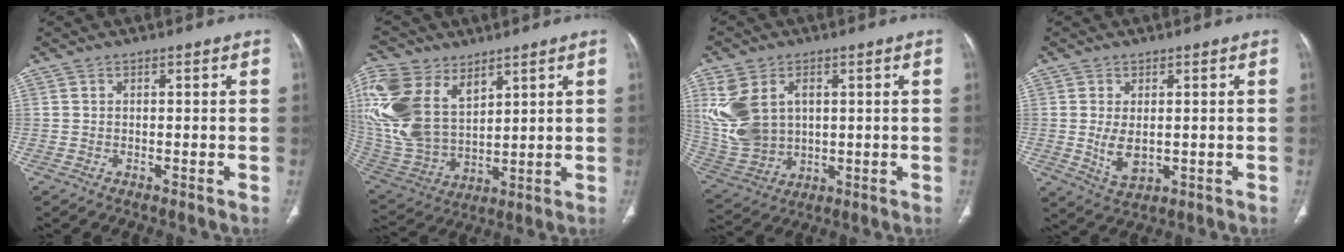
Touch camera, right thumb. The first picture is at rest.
{"total": 21.0, "force": [9.1, 13.2, 13.6], "torque": [-0.310, -0.020, 0.190]}
{"total": 14.1, "force": [3.5, 9.9, 9.4], "torque": [-0.195, -0.003, 0.090]}
{"total": 5.3, "force": [-0.2, 3.0, 4.3], "torque": [-0.077, -0.013, 0.008]}